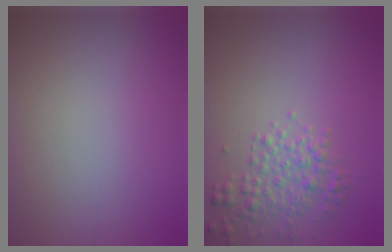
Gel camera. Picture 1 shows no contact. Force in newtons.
{"total": 2.7, "press": 2.7, "slide": 0.1}